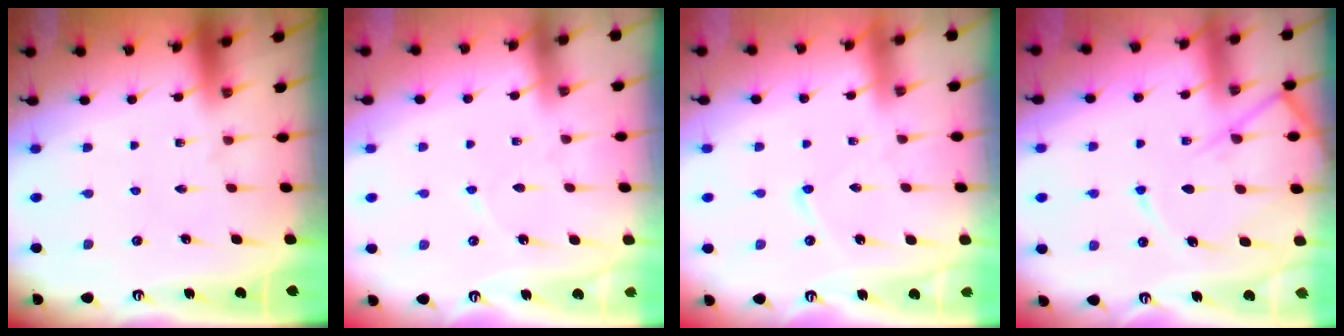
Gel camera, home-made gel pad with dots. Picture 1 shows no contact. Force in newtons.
{"total": 3.2, "press": 3.1, "slide": 0.4}
{"total": 3.8, "press": 3.7, "slide": 0.6}
{"total": 10.9, "press": 10.8, "slide": 1.2}